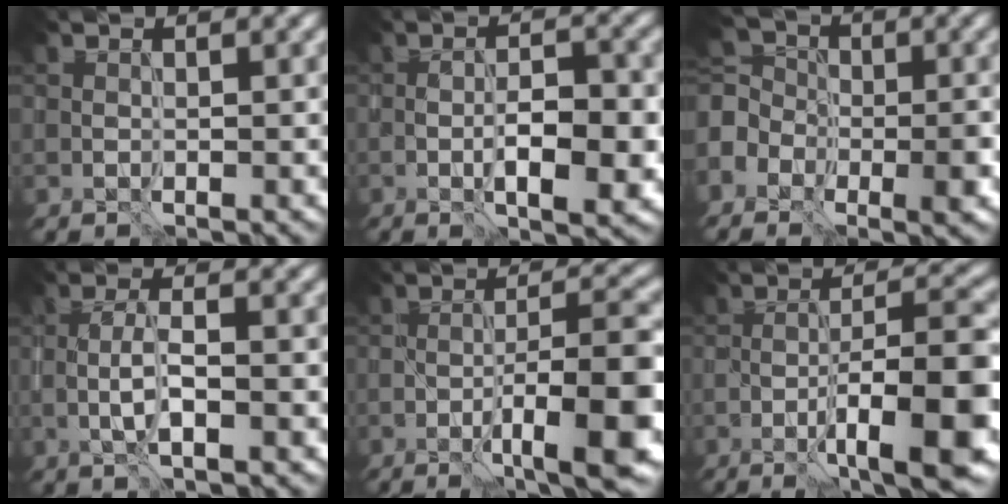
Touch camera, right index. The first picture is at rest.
{"total": 5.1, "force": [-1.1, 1.7, 4.6], "torque": [-0.075, -0.003, -0.015]}
{"total": 6.8, "force": [-3.0, 4.8, 3.7], "torque": [-0.070, 0.001, -0.067]}
{"total": 3.0, "force": [-0.6, 0.6, 2.8], "torque": [-0.055, 0.001, -0.012]}
{"total": 9.0, "force": [-4.0, 1.7, 7.9], "torque": [-0.099, 0.010, -0.059]}
{"total": 10.2, "force": [-4.5, 2.1, 8.9], "torque": [-0.117, 0.009, -0.066]}